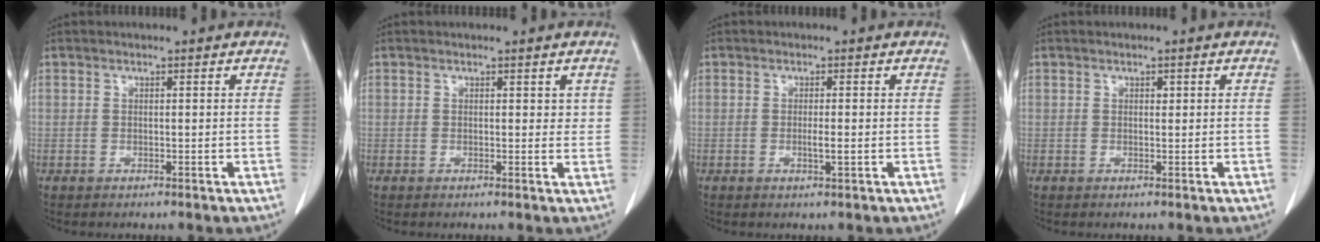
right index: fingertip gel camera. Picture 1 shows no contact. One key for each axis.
{"total": 1.5, "fx": 0.8, "fy": 1.1, "fz": 0.8, "tx": 0.002, "ty": -0.003, "tz": 0.008}
{"total": 1.6, "fx": -0.4, "fy": 0.0, "fz": 1.6, "tx": -0.030, "ty": -0.003, "tz": -0.006}
{"total": 0.5, "fx": 0.2, "fy": 0.4, "fz": 0.3, "tx": -0.003, "ty": 0.000, "tz": 0.003}